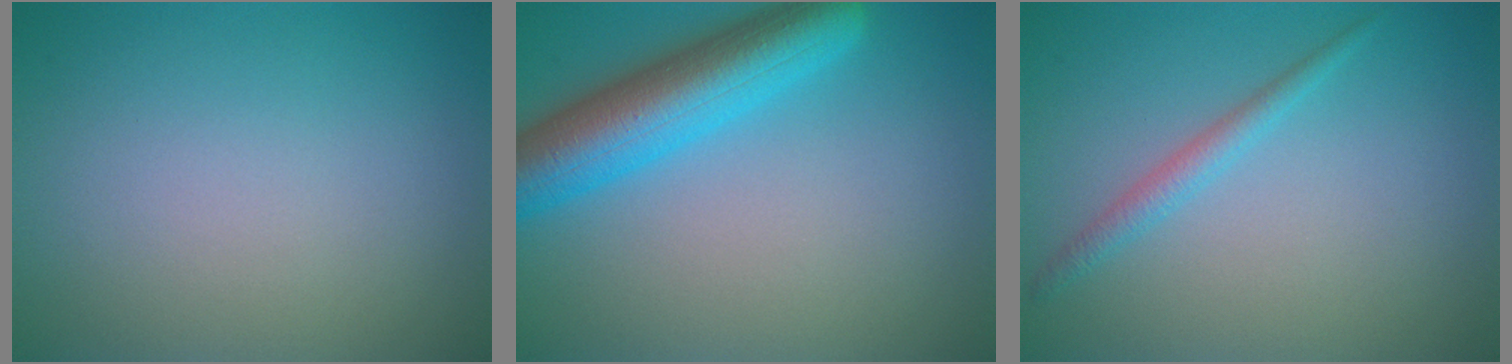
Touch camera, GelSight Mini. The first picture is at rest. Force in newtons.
{"total": 7.6, "press": 7.6, "slide": 0.3}
{"total": 1.6, "press": 1.6, "slide": 0.1}